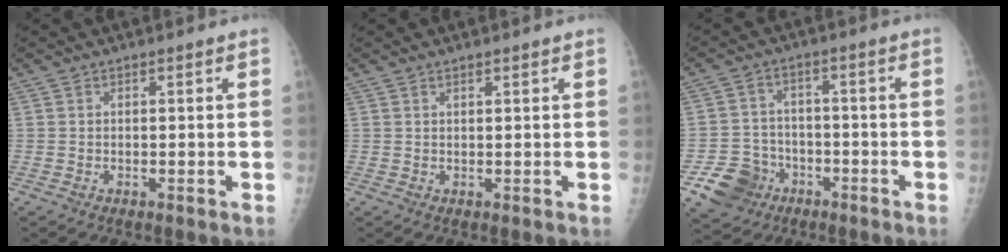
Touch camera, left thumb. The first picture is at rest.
{"total": 0.9, "force": [0.7, 0.2, 0.5], "torque": [-0.006, -0.003, 0.013]}
{"total": 8.8, "force": [-4.3, 7.4, 2.2], "torque": [-0.018, 0.029, -0.068]}